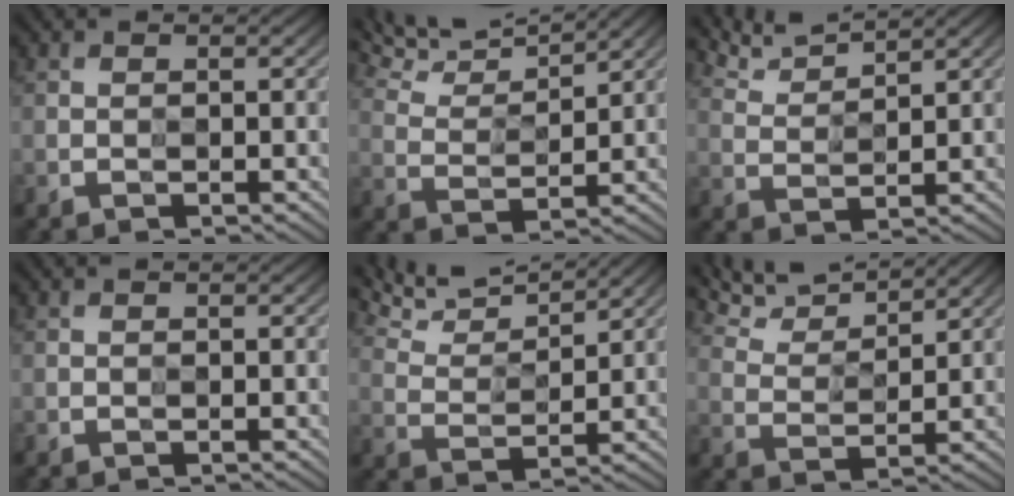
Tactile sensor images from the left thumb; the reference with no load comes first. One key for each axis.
{"total": 9.3, "fx": 8.5, "fy": 1.4, "fz": 3.5, "tx": -0.068, "ty": -0.003, "tz": 0.133}
{"total": 4.7, "fx": 4.6, "fy": 0.4, "fz": 0.9, "tx": -0.037, "ty": 0.007, "tz": 0.101}
{"total": 0.0}
{"total": 8.4, "fx": 7.8, "fy": 1.3, "fz": 2.8, "tx": -0.070, "ty": 0.005, "tz": 0.129}
{"total": 7.9, "fx": 7.4, "fy": 1.4, "fz": 2.5, "tx": -0.066, "ty": 0.007, "tz": 0.126}